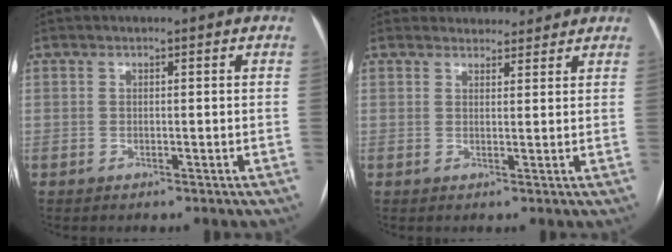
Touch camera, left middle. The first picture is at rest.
{"total": 4.9, "force": [4.6, 1.7, 0.0], "torque": [0.006, 0.014, 0.055]}